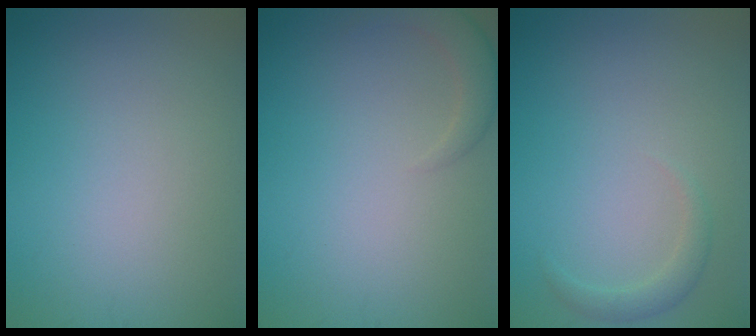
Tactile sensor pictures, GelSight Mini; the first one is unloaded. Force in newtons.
{"total": 2.3, "press": 2.3, "slide": 0.2}
{"total": 1.4, "press": 1.4, "slide": 0.1}